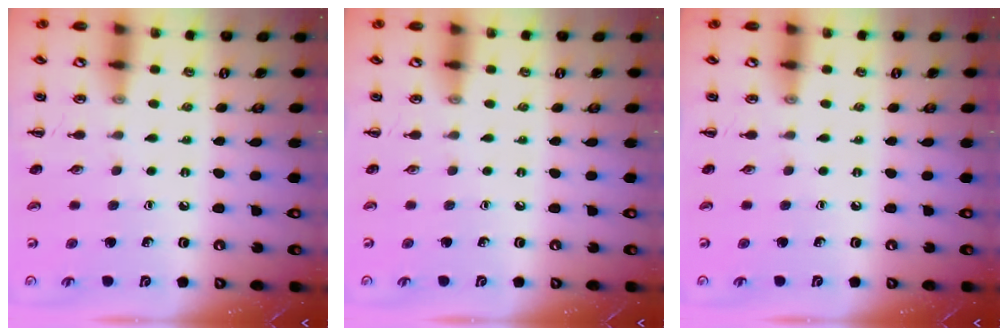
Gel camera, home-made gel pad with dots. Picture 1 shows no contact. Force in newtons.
{"total": 0.0}
{"total": 0.0}